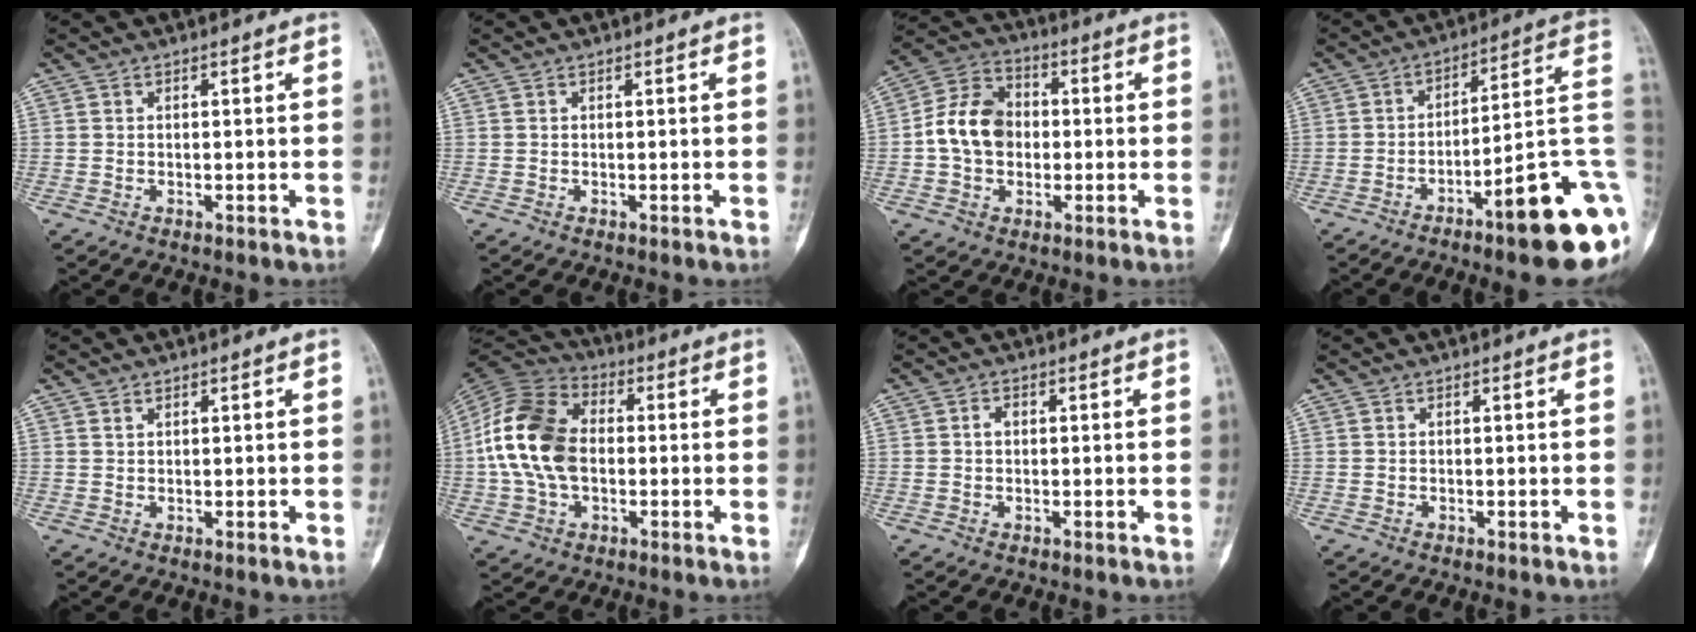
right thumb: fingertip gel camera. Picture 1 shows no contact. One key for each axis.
{"total": 0.0}
{"total": 11.3, "fx": -0.5, "fy": 8.7, "fz": 7.2, "tx": -0.114, "ty": 0.031, "tz": -0.019}
{"total": 19.3, "fx": -7.0, "fy": 4.2, "fz": 17.5, "tx": -0.170, "ty": 0.053, "tz": -0.090}
{"total": 0.8, "fx": 0.7, "fy": 0.4, "fz": -0.2, "tx": 0.007, "ty": -0.003, "tz": 0.010}
{"total": 15.4, "fx": -0.4, "fy": 10.5, "fz": 11.3, "tx": -0.214, "ty": 0.027, "tz": -0.015}
{"total": 1.3, "fx": 0.1, "fy": 0.9, "fz": 0.9, "tx": -0.009, "ty": 0.003, "tz": 0.000}
{"total": 0.0}